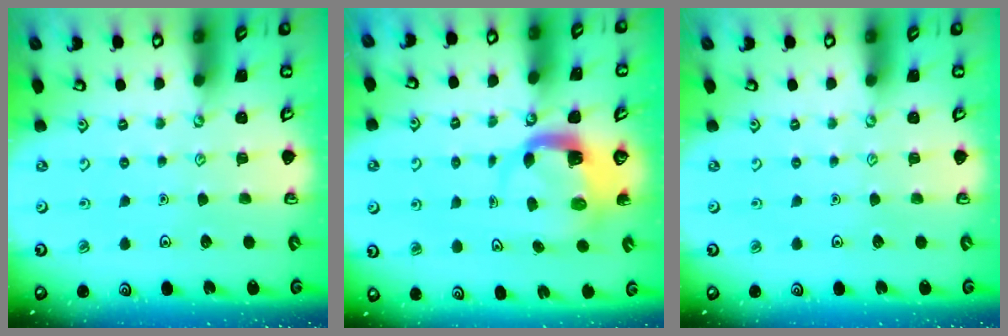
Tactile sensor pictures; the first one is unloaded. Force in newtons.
{"total": 4.1, "press": 4.1, "slide": 0.5}
{"total": 0.0}